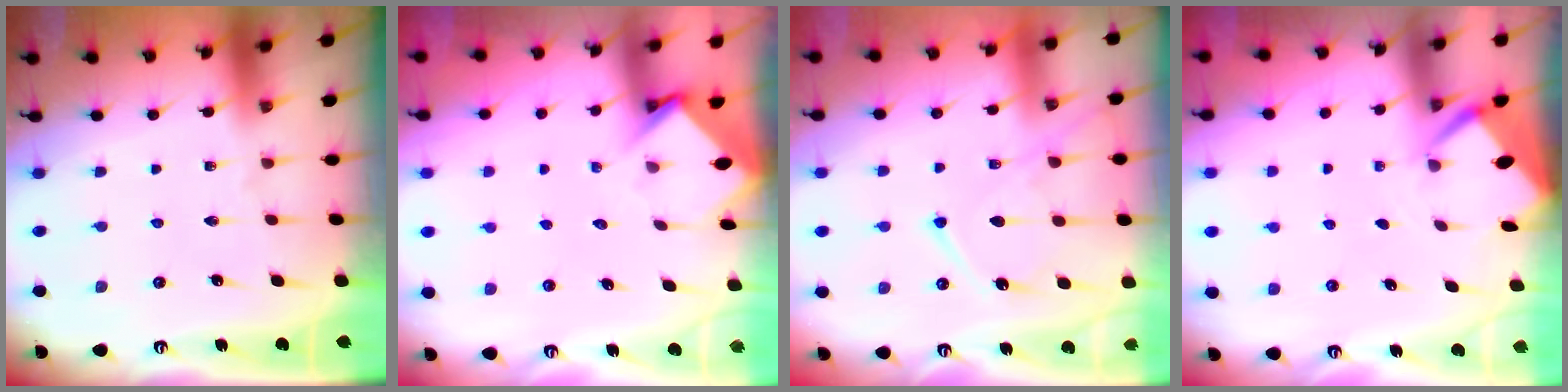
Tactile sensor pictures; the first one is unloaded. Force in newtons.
{"total": 3.7, "press": 3.7, "slide": 0.2}
{"total": 12.2, "press": 12.1, "slide": 1.4}
{"total": 2.6, "press": 2.6, "slide": 0.0}